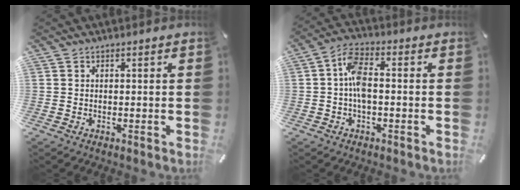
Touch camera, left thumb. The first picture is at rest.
{"total": 7.2, "force": [-0.9, 3.4, 6.3], "torque": [-0.137, 0.006, -0.019]}